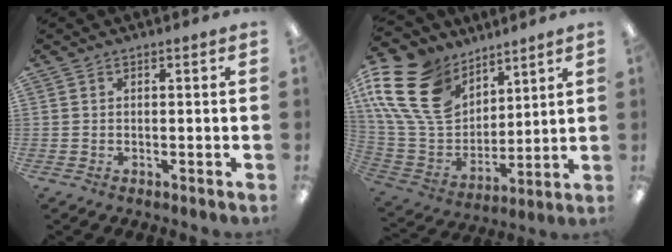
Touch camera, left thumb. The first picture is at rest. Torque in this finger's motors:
{"motor_torque": [0.58, 0.92, 1.59, -1.18, 0.57]}